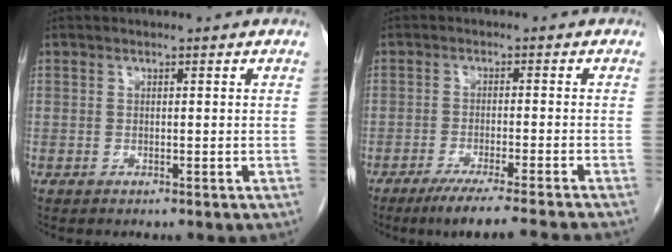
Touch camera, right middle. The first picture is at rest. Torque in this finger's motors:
{"motor_torque": [0.06, -0.04, 0.05, 0.04]}